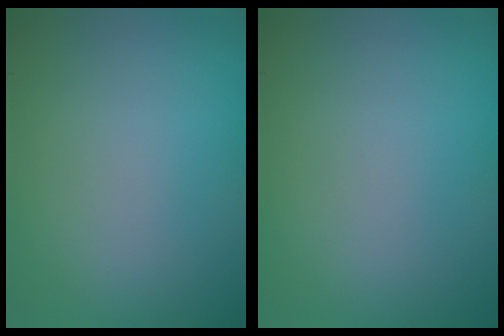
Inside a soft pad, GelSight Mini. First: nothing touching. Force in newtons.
{"total": 0.0}